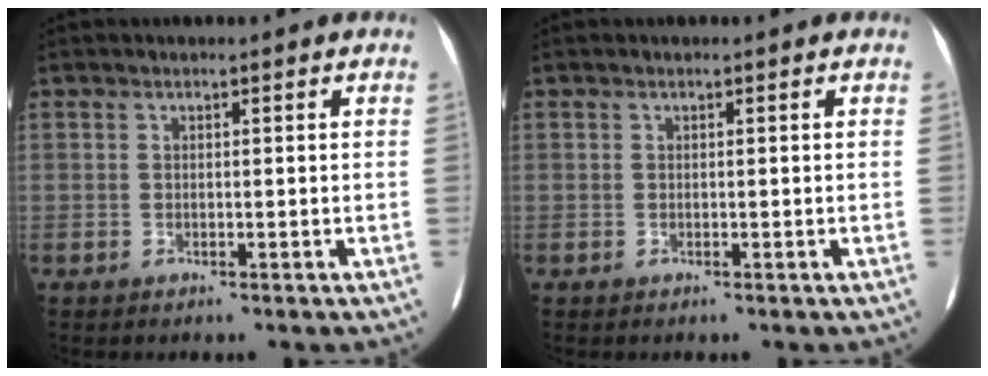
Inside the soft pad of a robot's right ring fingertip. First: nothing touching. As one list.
[{"total": 0.0}]